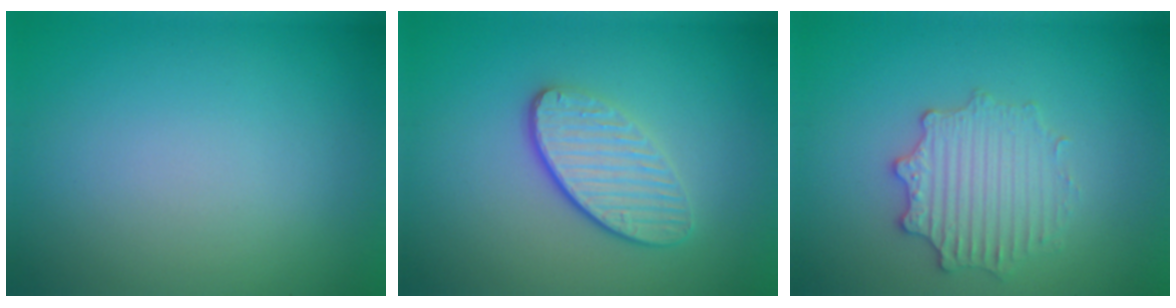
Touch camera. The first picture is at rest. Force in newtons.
{"total": 3.6, "press": 2.9, "slide": 2.2}
{"total": 2.9, "press": 2.9, "slide": 0.6}